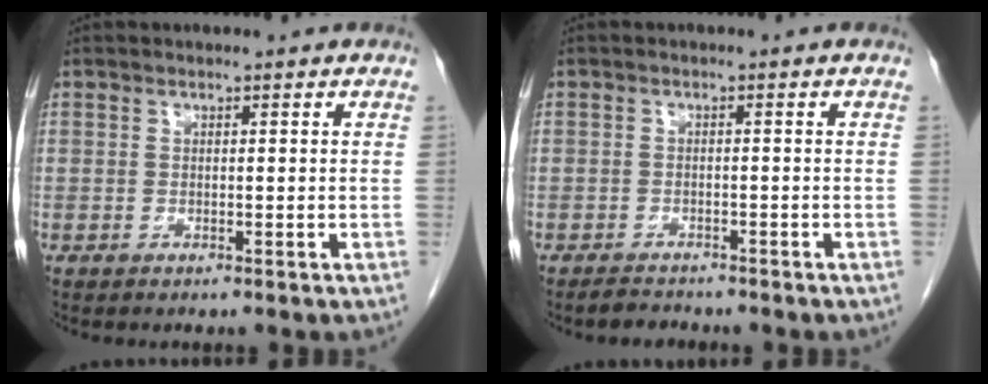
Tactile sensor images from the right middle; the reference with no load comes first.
{"total": 2.0, "force": [-1.9, 0.6, 0.3], "torque": [-0.012, -0.004, -0.030]}